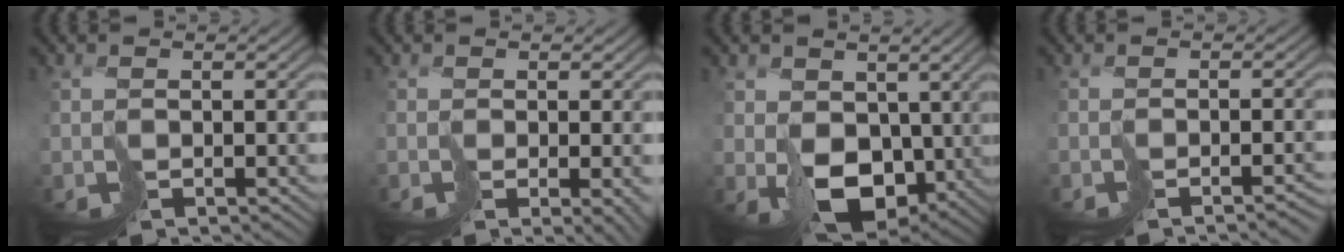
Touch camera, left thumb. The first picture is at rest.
{"total": 3.6, "force": [-1.1, 1.1, 3.2], "torque": [-0.044, -0.016, 0.001]}
{"total": 8.1, "force": [0.7, 6.0, 5.3], "torque": [-0.127, -0.022, 0.017]}
{"total": 2.5, "force": [-2.3, 0.0, 1.0], "torque": [-0.006, -0.005, -0.029]}